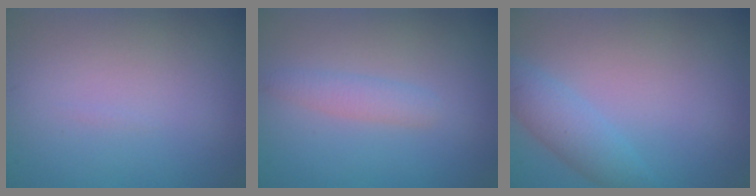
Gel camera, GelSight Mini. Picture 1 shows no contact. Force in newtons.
{"total": 1.6, "press": 1.6, "slide": 0.1}
{"total": 2.7, "press": 2.7, "slide": 0.1}